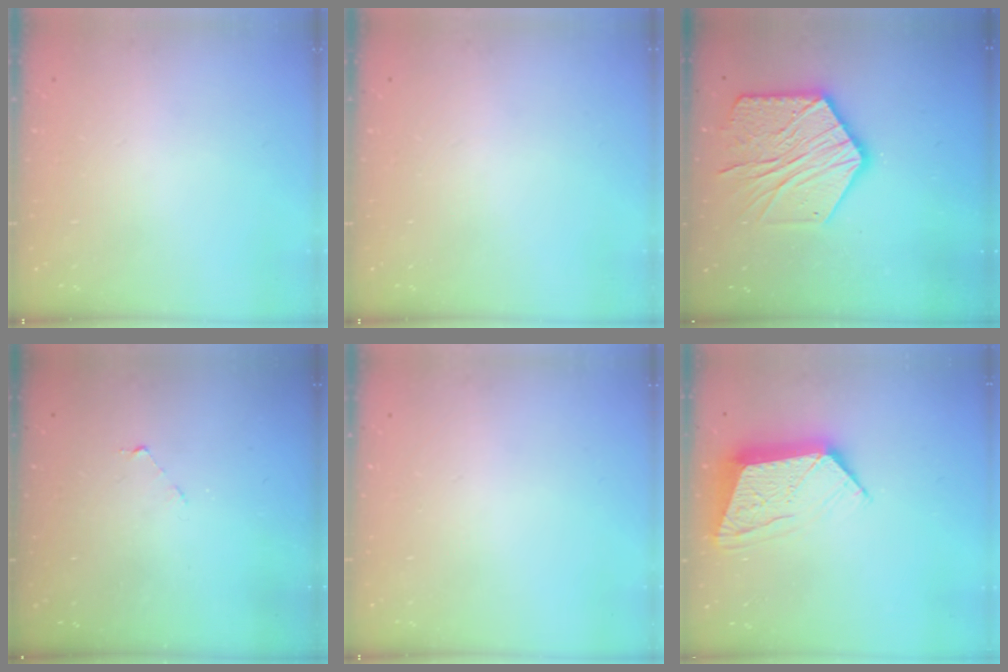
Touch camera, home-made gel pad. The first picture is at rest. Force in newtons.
{"total": 0.0}
{"total": 18.6, "press": 18.6, "slide": 1.4}
{"total": 2.1, "press": 2.1, "slide": 0.2}
{"total": 0.0}
{"total": 12.8, "press": 12.8, "slide": 0.9}